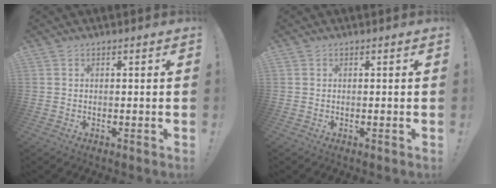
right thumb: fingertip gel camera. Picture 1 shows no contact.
{"total": 0.0}